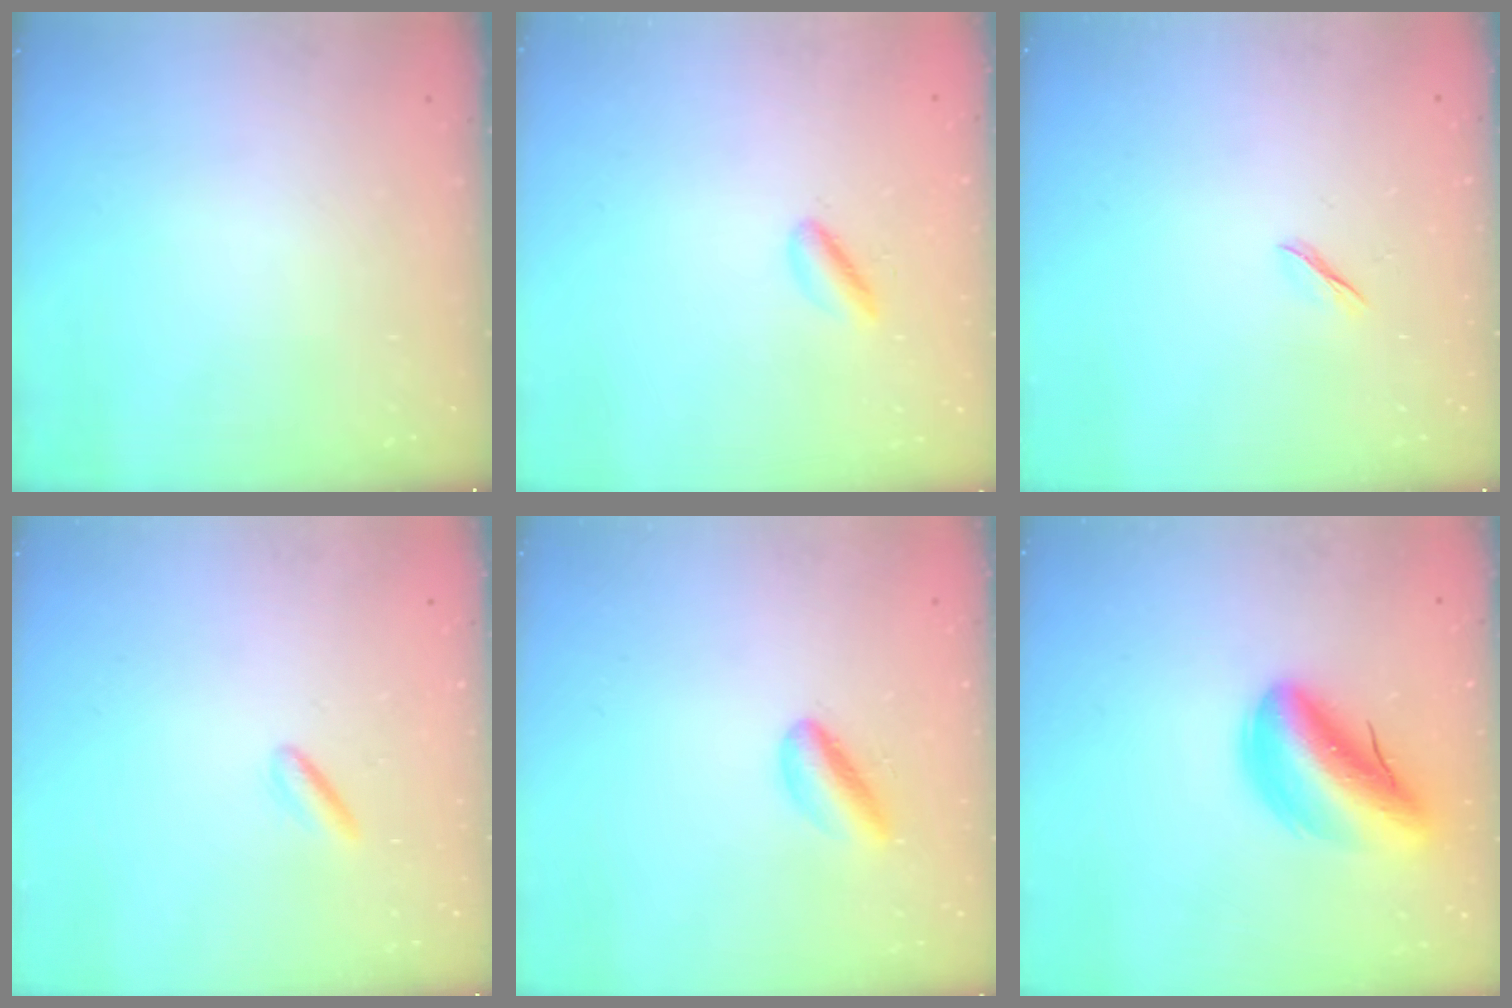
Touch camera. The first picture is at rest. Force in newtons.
{"total": 2.8, "press": 2.6, "slide": 1.1}
{"total": 1.7, "press": 1.6, "slide": 0.5}
{"total": 1.3, "press": 1.2, "slide": 0.5}
{"total": 5.8, "press": 5.5, "slide": 1.7}
{"total": 14.0, "press": 13.3, "slide": 4.1}